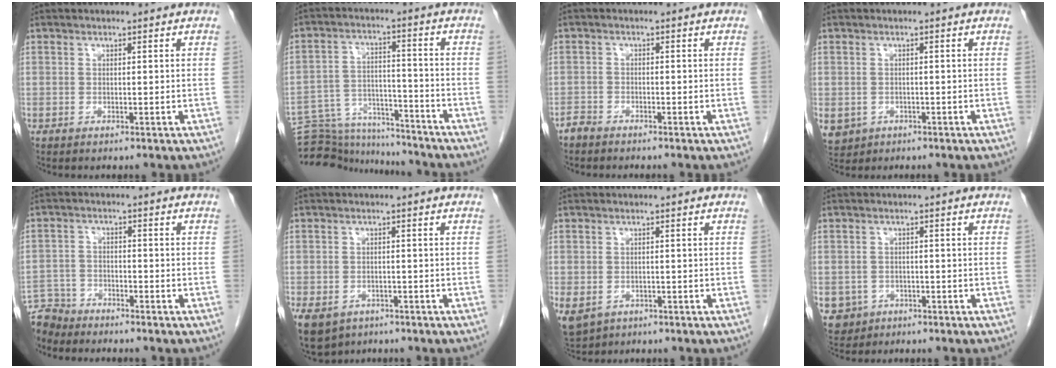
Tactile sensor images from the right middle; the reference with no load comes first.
{"total": 14.7, "force": [-14.2, 2.7, 2.3], "torque": [-0.045, 0.028, -0.218]}
{"total": 1.7, "force": [-1.6, 0.5, 0.1], "torque": [-0.004, -0.001, -0.030]}
{"total": 6.3, "force": [-2.6, 5.4, 1.9], "torque": [-0.052, -0.003, -0.033]}
{"total": 5.9, "force": [-5.6, 1.8, -0.5], "torque": [0.015, -0.003, -0.107]}
{"total": 12.9, "force": [-6.8, 9.8, 4.9], "torque": [-0.151, -0.016, -0.086]}
{"total": 10.1, "force": [-4.4, 8.1, 4.0], "torque": [-0.125, -0.013, -0.054]}
{"total": 4.9, "force": [-2.2, 4.4, 0.7], "torque": [-0.017, 0.005, -0.030]}